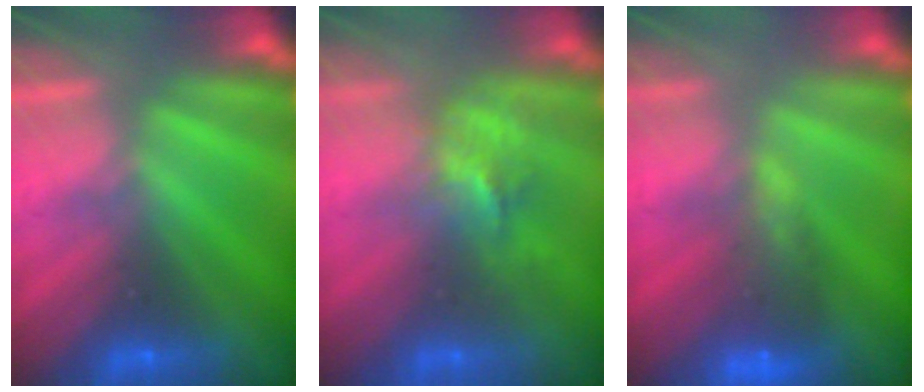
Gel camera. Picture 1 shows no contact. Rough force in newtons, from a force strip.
{"total": 2.8}
{"total": 6.4}